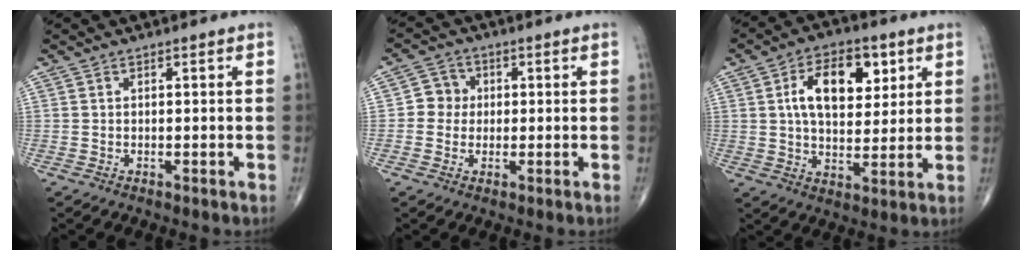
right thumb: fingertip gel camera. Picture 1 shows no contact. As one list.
[{"total": 4.4, "force": [0.1, 4.2, 1.3], "torque": [0.007, 0.010, -0.007]}, {"total": 13.4, "force": [4.2, 7.8, 10.1], "torque": [-0.128, -0.006, 0.068]}]